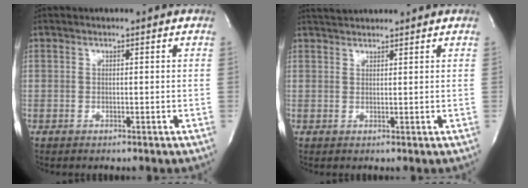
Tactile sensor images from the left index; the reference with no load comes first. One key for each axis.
{"total": 3.1, "fx": 3.0, "fy": 0.2, "fz": 0.7, "tx": -0.017, "ty": 0.023, "tz": 0.055}